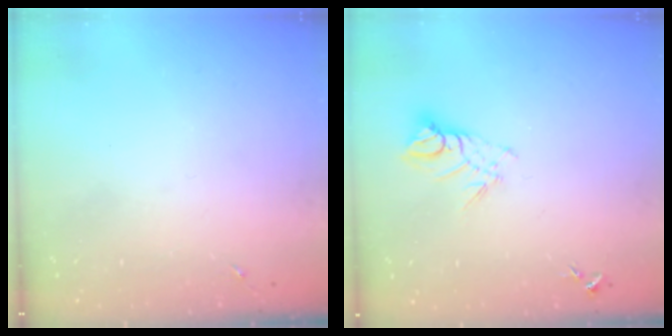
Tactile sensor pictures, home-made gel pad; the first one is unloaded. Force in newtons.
{"total": 7.9, "press": 7.9, "slide": 0.5}